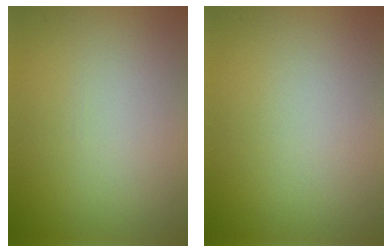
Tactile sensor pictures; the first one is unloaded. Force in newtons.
{"total": 0.0}